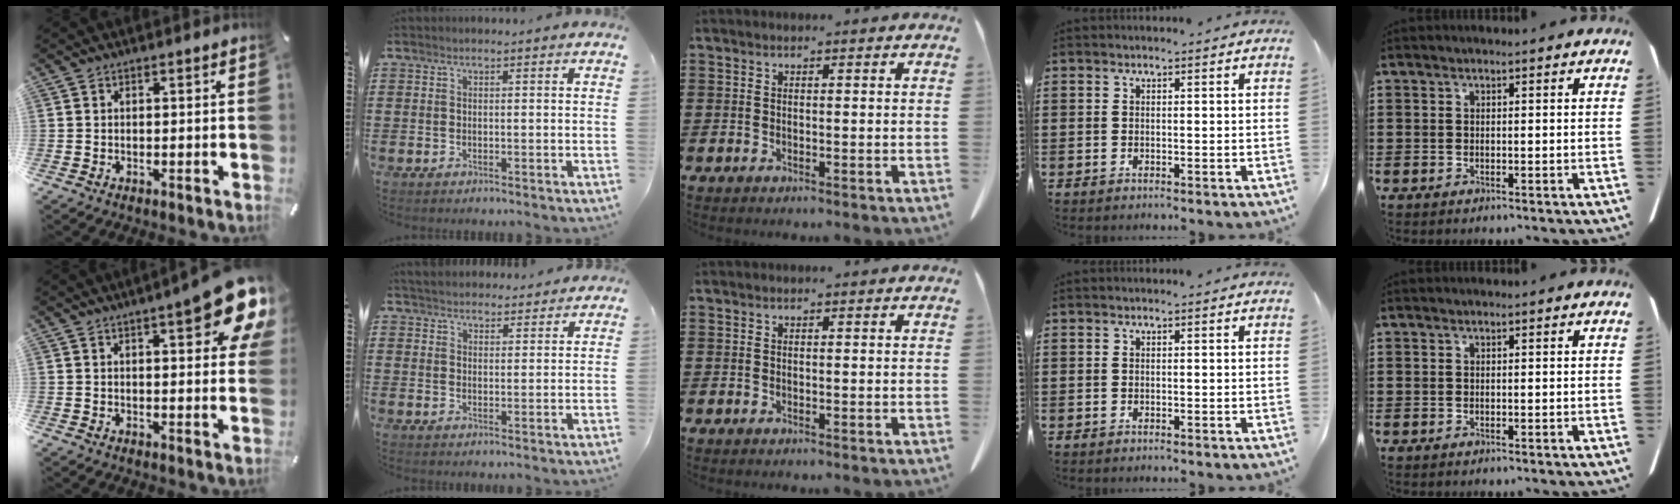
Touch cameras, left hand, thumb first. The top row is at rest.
{"thumb": {"total": 14.4, "force": [7.0, 3.9, 11.9], "torque": [-0.156, -0.036, 0.109]}, "index": {"total": 3.2, "force": [3.1, 0.7, -0.2], "torque": [-0.009, -0.007, 0.059]}}